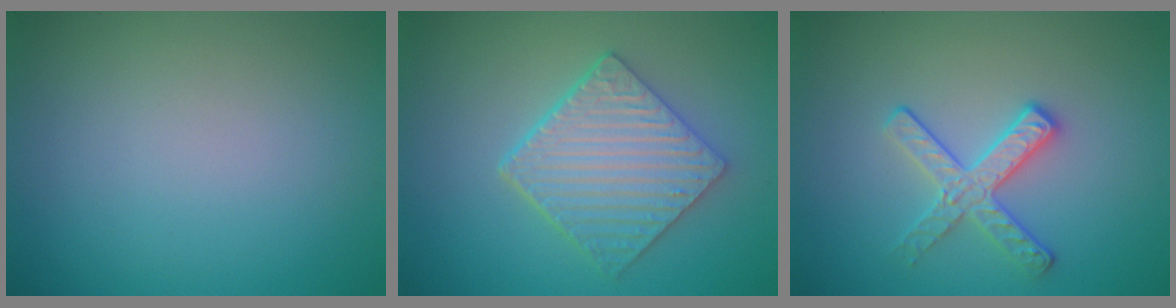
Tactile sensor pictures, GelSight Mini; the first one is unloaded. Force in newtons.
{"total": 5.3, "press": 4.4, "slide": 2.9}
{"total": 2.8, "press": 2.7, "slide": 0.7}